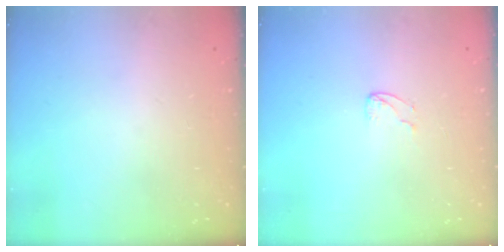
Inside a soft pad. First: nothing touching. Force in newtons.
{"total": 3.8, "press": 3.8, "slide": 0.3}